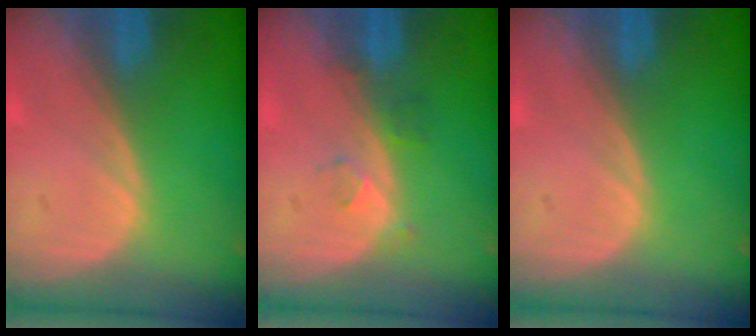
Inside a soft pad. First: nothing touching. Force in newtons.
{"total": 2.7, "press": 2.3, "slide": 1.5}
{"total": 0.0}